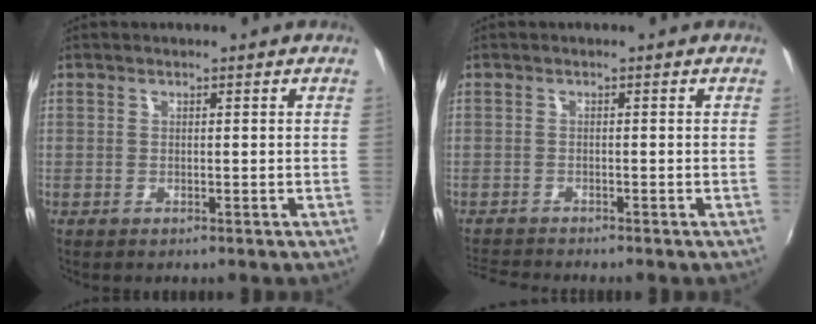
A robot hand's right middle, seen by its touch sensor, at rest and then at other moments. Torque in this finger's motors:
{"motor_torque": [-0.01, -0.04, -0.03, 0.00]}